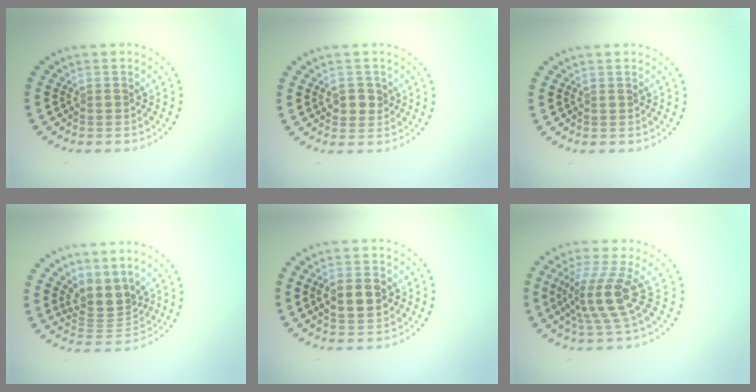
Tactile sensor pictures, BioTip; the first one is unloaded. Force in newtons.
{"total": 2.1, "press": 2.0, "slide": 0.4}
{"total": 0.0}
{"total": 3.6, "press": 2.7, "slide": 2.4}
{"total": 4.6, "press": 4.5, "slide": 0.3}
{"total": 4.2, "press": 3.0, "slide": 3.0}